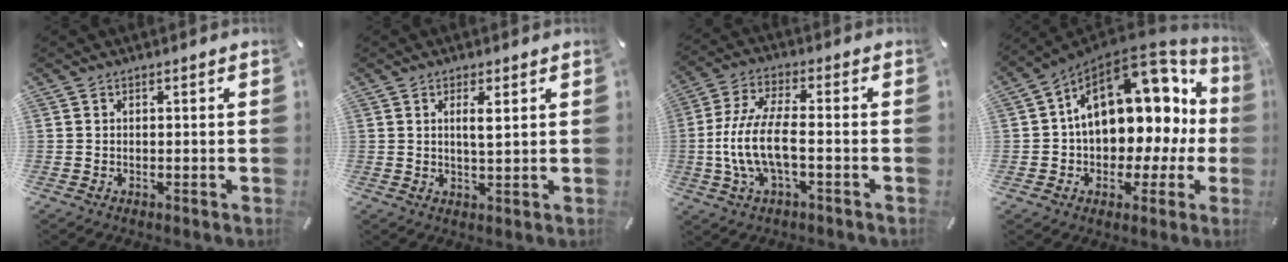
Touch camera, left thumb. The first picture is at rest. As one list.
[{"total": 3.7, "force": [1.1, 1.0, 3.4], "torque": [-0.062, 0.000, 0.014]}, {"total": 12.0, "force": [-2.3, 4.6, 10.8], "torque": [-0.229, -0.009, -0.043]}, {"total": 19.4, "force": [5.0, 12.7, 13.8], "torque": [-0.207, -0.038, 0.086]}]